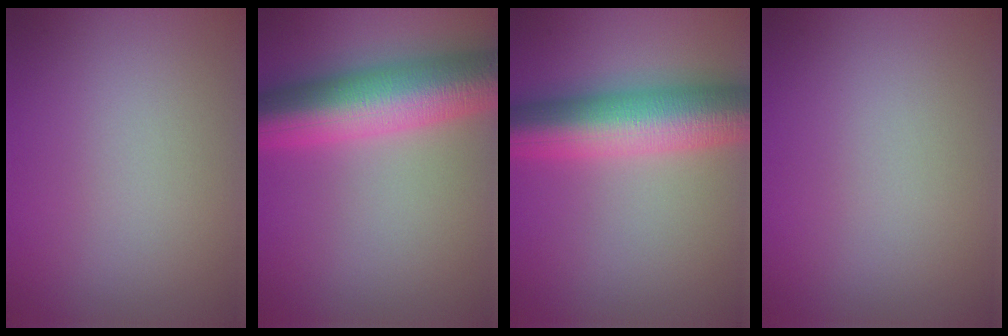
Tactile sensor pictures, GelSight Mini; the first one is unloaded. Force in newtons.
{"total": 10.7, "press": 10.7, "slide": 0.1}
{"total": 10.1, "press": 10.1, "slide": 0.2}
{"total": 0.0}